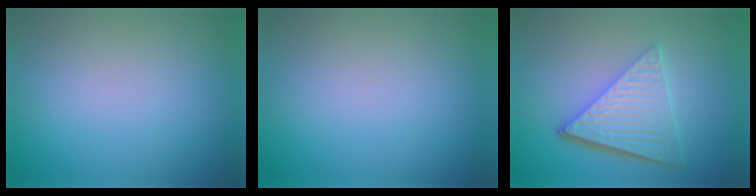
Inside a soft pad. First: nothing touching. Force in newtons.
{"total": 0.0}
{"total": 6.6, "press": 4.3, "slide": 4.9}